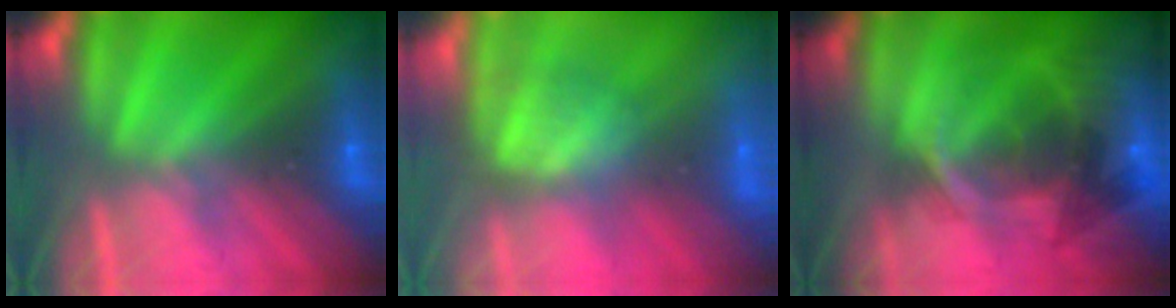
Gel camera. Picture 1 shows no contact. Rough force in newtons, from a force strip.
{"total": 8.3}
{"total": 8.7}